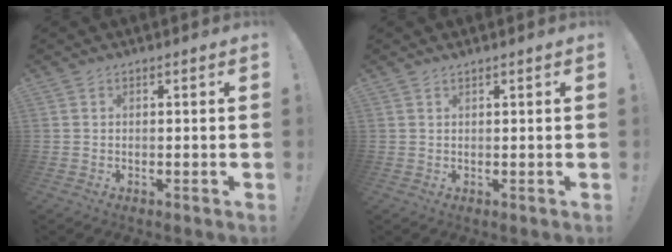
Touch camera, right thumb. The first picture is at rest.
{"total": 0.9, "force": [0.7, -0.3, 0.5], "torque": [-0.010, 0.000, 0.011]}